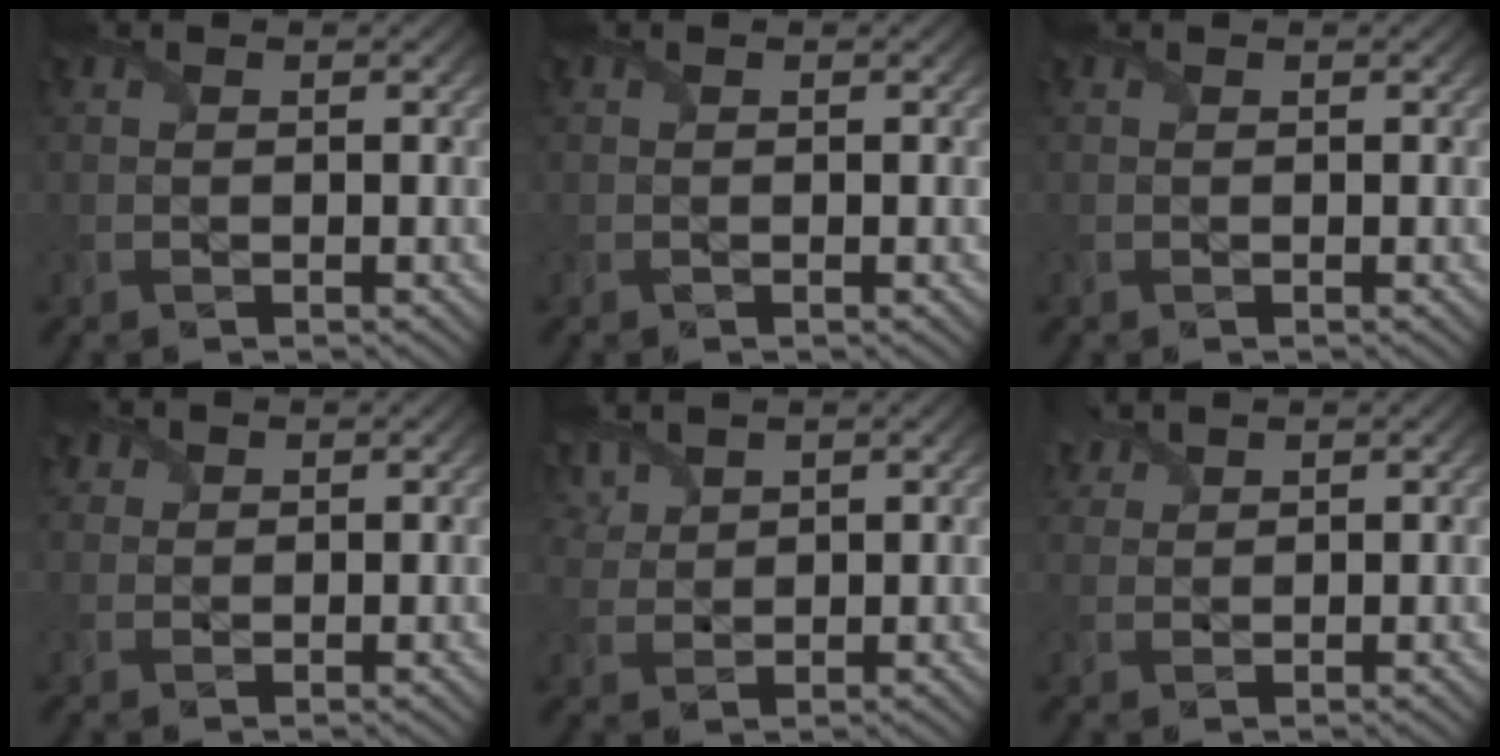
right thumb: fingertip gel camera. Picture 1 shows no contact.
{"total": 0.0}
{"total": 0.0}
{"total": 2.1, "force": [1.3, 1.5, 0.6], "torque": [-0.019, -0.003, 0.028]}
{"total": 4.7, "force": [3.1, 2.5, 2.6], "torque": [-0.075, 0.012, 0.062]}
{"total": 3.2, "force": [2.4, 1.5, 1.4], "torque": [-0.041, 0.011, 0.050]}